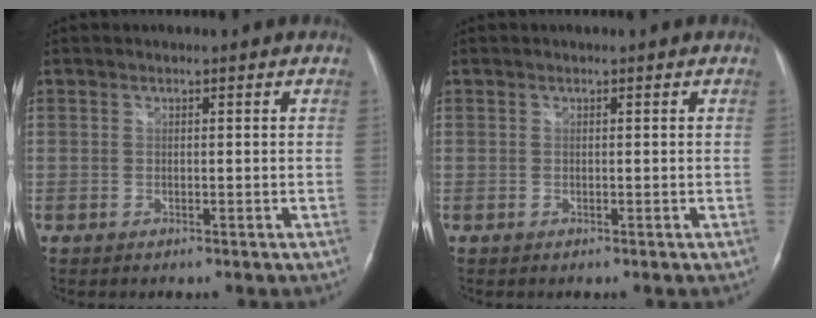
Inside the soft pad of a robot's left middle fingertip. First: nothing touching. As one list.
[{"total": 0.0}]